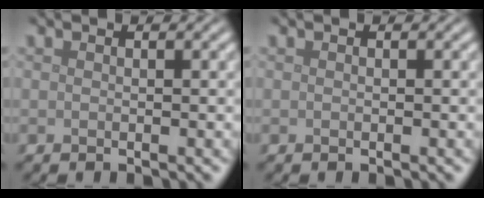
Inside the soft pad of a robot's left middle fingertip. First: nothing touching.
{"total": 0.0}